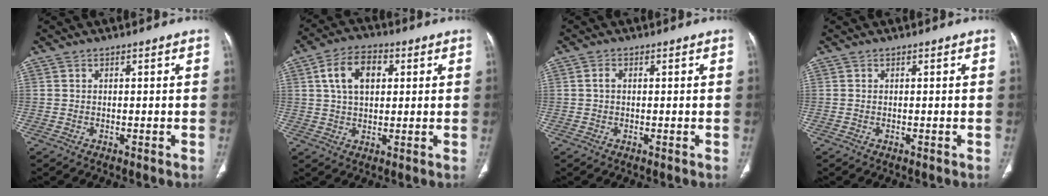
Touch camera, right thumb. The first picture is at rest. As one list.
[{"total": 9.3, "force": [2.6, 5.9, 6.7], "torque": [-0.107, 0.008, 0.043]}, {"total": 1.3, "force": [0.1, 0.9, 1.0], "torque": [-0.018, 0.004, 0.001]}, {"total": 0.0}]